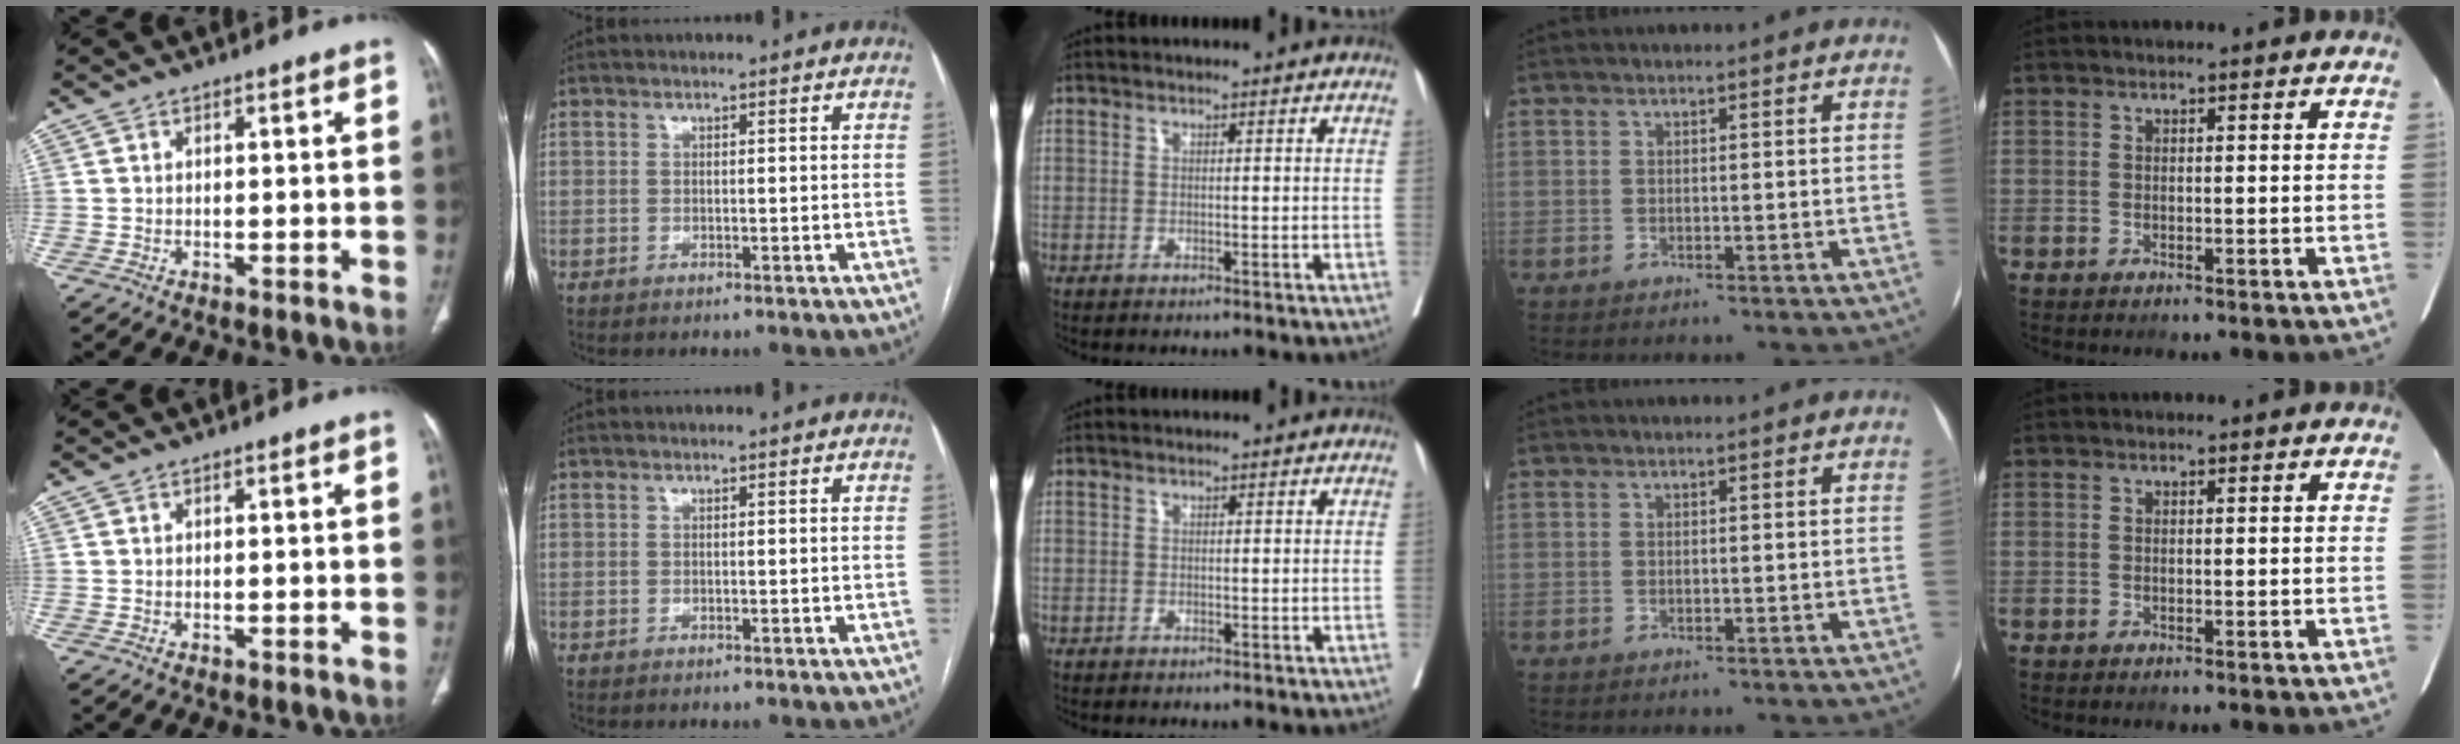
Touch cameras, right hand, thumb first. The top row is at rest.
{}